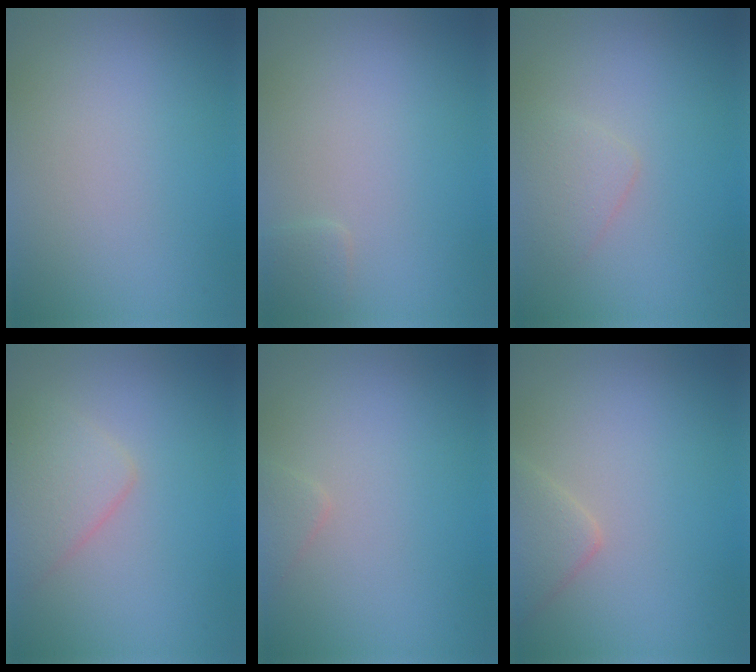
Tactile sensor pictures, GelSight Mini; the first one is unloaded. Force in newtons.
{"total": 0.8, "press": 0.8, "slide": 0.1}
{"total": 1.6, "press": 1.6, "slide": 0.1}
{"total": 2.7, "press": 2.7, "slide": 0.1}
{"total": 1.0, "press": 1.0, "slide": 0.1}
{"total": 2.3, "press": 2.3, "slide": 0.1}